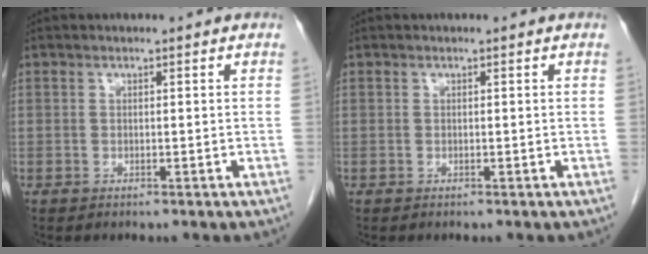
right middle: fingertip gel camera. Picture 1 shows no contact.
{"total": 0.0}